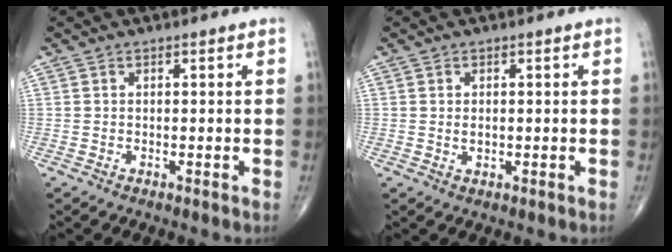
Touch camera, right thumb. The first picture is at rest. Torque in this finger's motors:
{"motor_torque": [-0.14, -0.02, 0.32, -0.04, -0.07]}